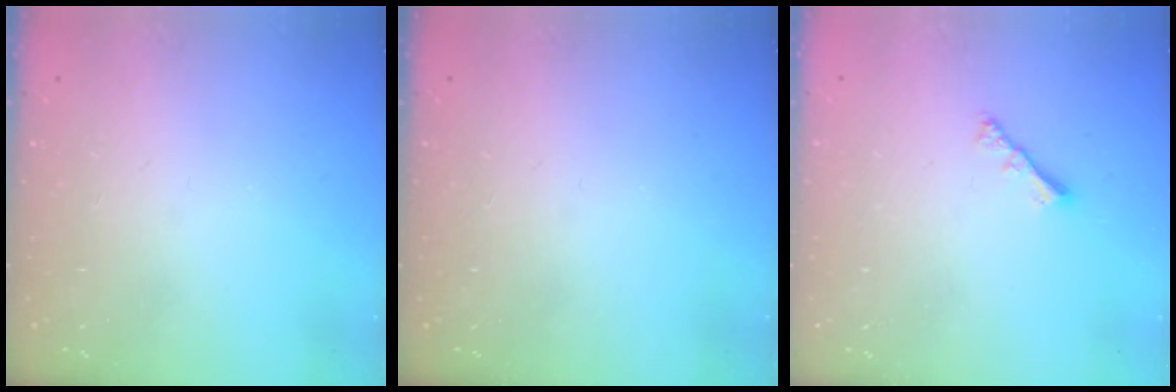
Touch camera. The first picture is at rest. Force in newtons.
{"total": 0.0}
{"total": 2.4, "press": 2.4, "slide": 0.6}